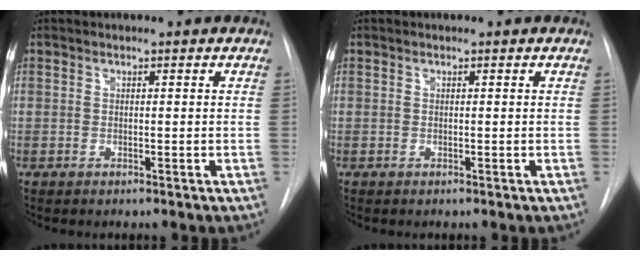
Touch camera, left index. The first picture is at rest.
{"total": 0.0}